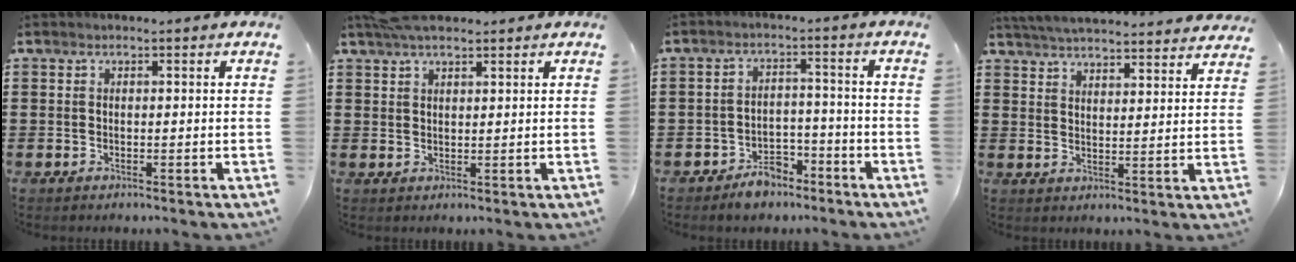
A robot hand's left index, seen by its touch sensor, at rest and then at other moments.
{"total": 4.3, "force": [3.3, 1.5, 2.3], "torque": [-0.054, 0.006, 0.062]}
{"total": 4.7, "force": [-4.1, 2.0, 1.3], "torque": [-0.021, 0.017, -0.077]}
{"total": 5.0, "force": [4.9, -0.4, 0.8], "torque": [-0.033, -0.026, 0.087]}